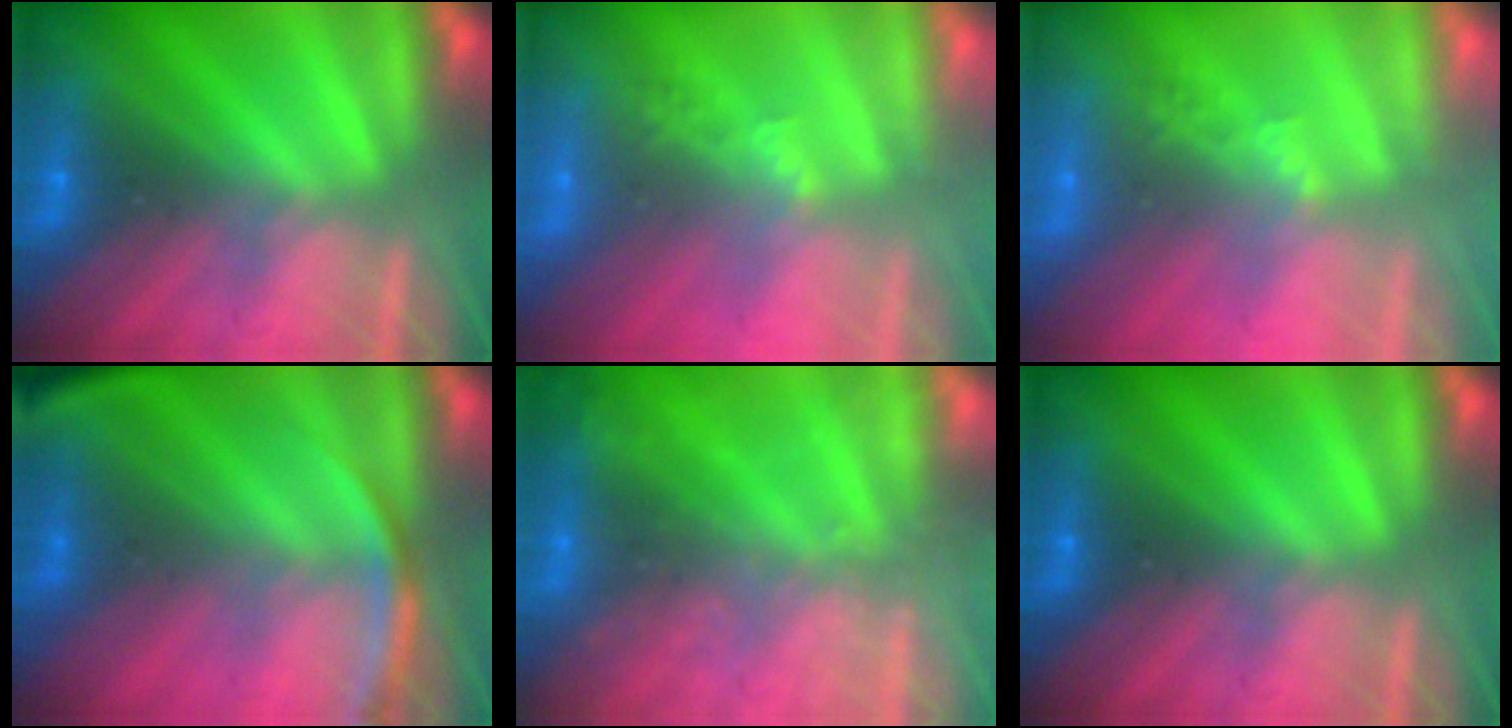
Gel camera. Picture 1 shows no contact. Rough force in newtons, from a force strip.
{"total": 2.2}
{"total": 2.2}
{"total": 2.8}
{"total": 2.4}
{"total": 0.0}